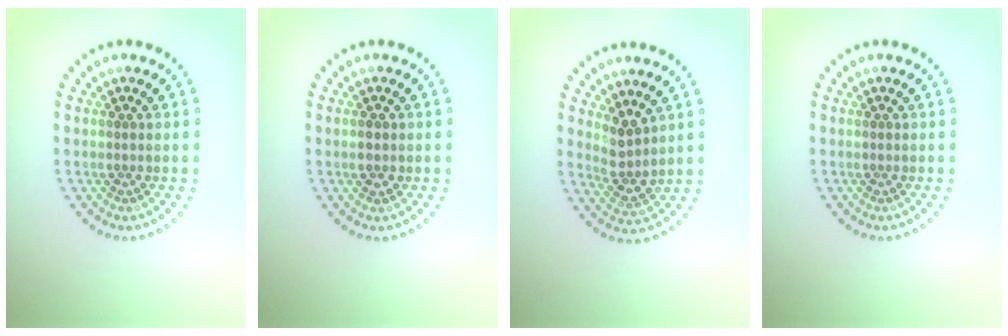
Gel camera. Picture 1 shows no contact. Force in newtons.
{"total": 1.6, "press": 1.6, "slide": 0.1}
{"total": 2.6, "press": 1.9, "slide": 1.7}
{"total": 0.0}